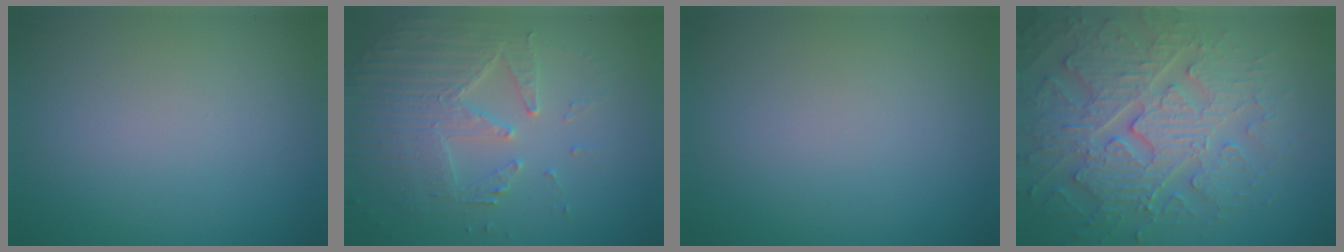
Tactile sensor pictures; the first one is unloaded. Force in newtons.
{"total": 4.6, "press": 4.2, "slide": 1.9}
{"total": 0.0}
{"total": 7.4, "press": 6.0, "slide": 4.3}